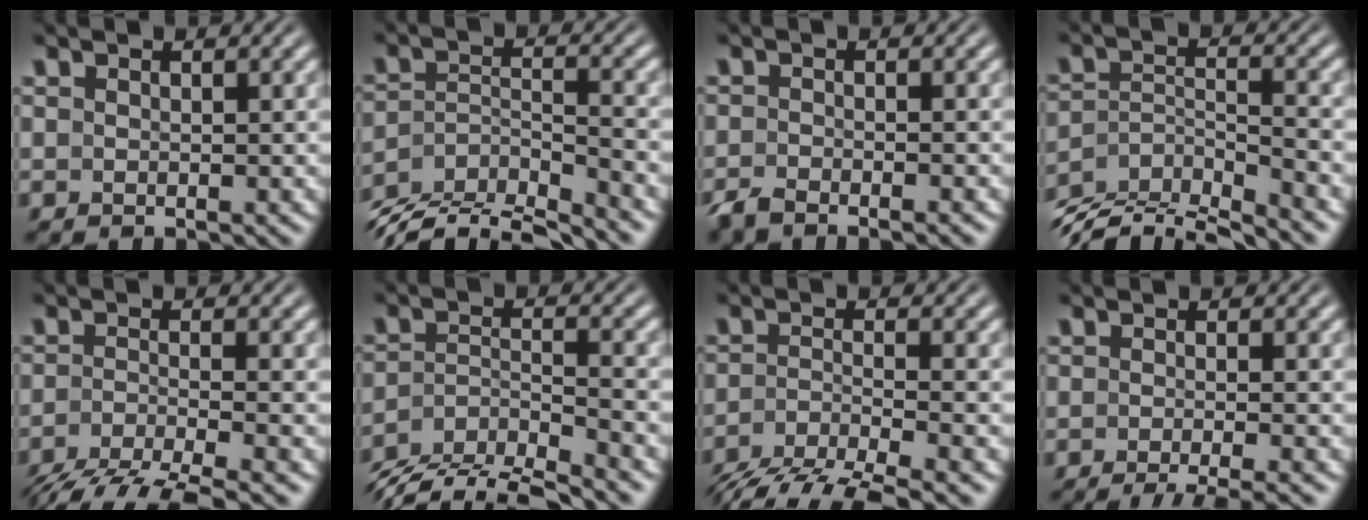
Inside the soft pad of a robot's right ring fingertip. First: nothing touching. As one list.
[{"total": 8.0, "force": [-4.3, 4.5, 5.1], "torque": [-0.092, -0.033, -0.061]}, {"total": 2.5, "force": [-2.3, 0.6, 0.7], "torque": [-0.013, -0.002, -0.042]}, {"total": 7.2, "force": [-3.6, 4.2, 4.7], "torque": [-0.088, -0.029, -0.053]}, {"total": 6.1, "force": [-4.3, 2.0, 3.7], "torque": [-0.061, -0.016, -0.060]}, {"total": 9.3, "force": [-6.0, 5.2, 4.7], "torque": [-0.094, -0.037, -0.091]}, {"total": 7.7, "force": [-6.0, 2.9, 4.0], "torque": [-0.071, -0.022, -0.085]}, {"total": 8.6, "force": [-7.9, 1.9, 2.9], "torque": [-0.031, -0.014, -0.117]}]